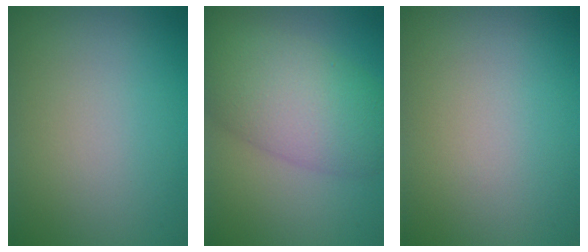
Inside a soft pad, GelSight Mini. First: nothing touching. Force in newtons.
{"total": 7.7, "press": 7.7, "slide": 0.4}
{"total": 0.0}